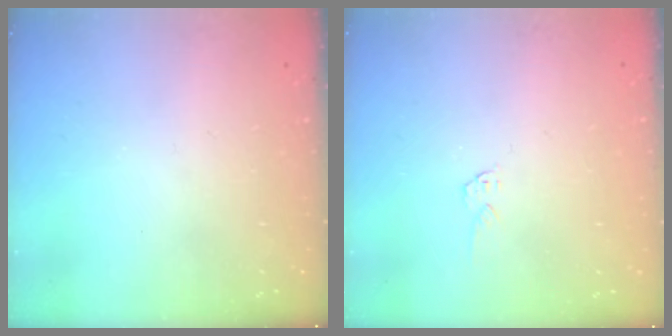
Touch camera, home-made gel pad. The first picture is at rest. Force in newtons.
{"total": 3.4, "press": 3.4, "slide": 0.2}